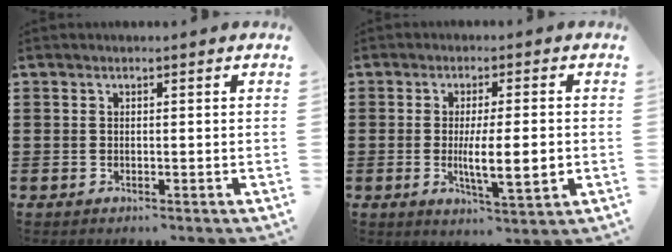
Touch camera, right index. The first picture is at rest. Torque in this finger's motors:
{"motor_torque": [1.85, -0.26, 0.77, 0.21]}